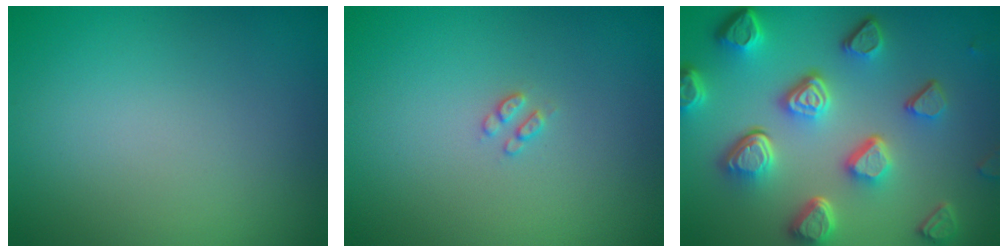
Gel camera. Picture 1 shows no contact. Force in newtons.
{"total": 1.0, "press": 0.9, "slide": 0.2}
{"total": 7.7, "press": 5.6, "slide": 5.3}